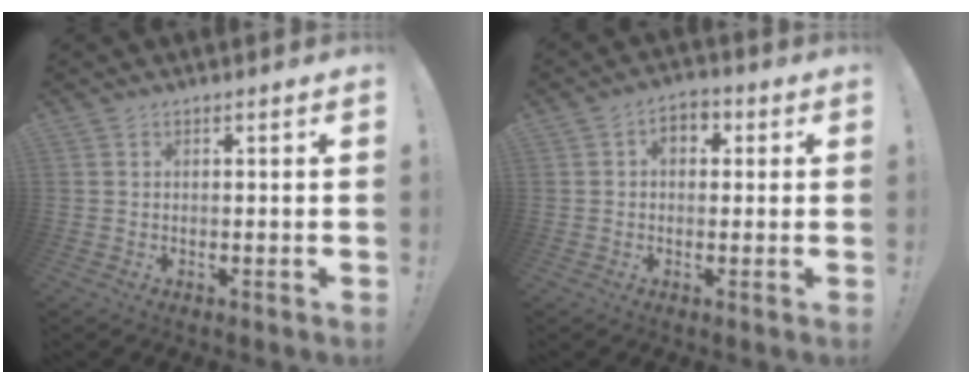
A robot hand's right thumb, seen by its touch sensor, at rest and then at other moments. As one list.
[{"total": 4.7, "force": [0.7, 3.5, 2.9], "torque": [-0.043, 0.006, 0.013]}]